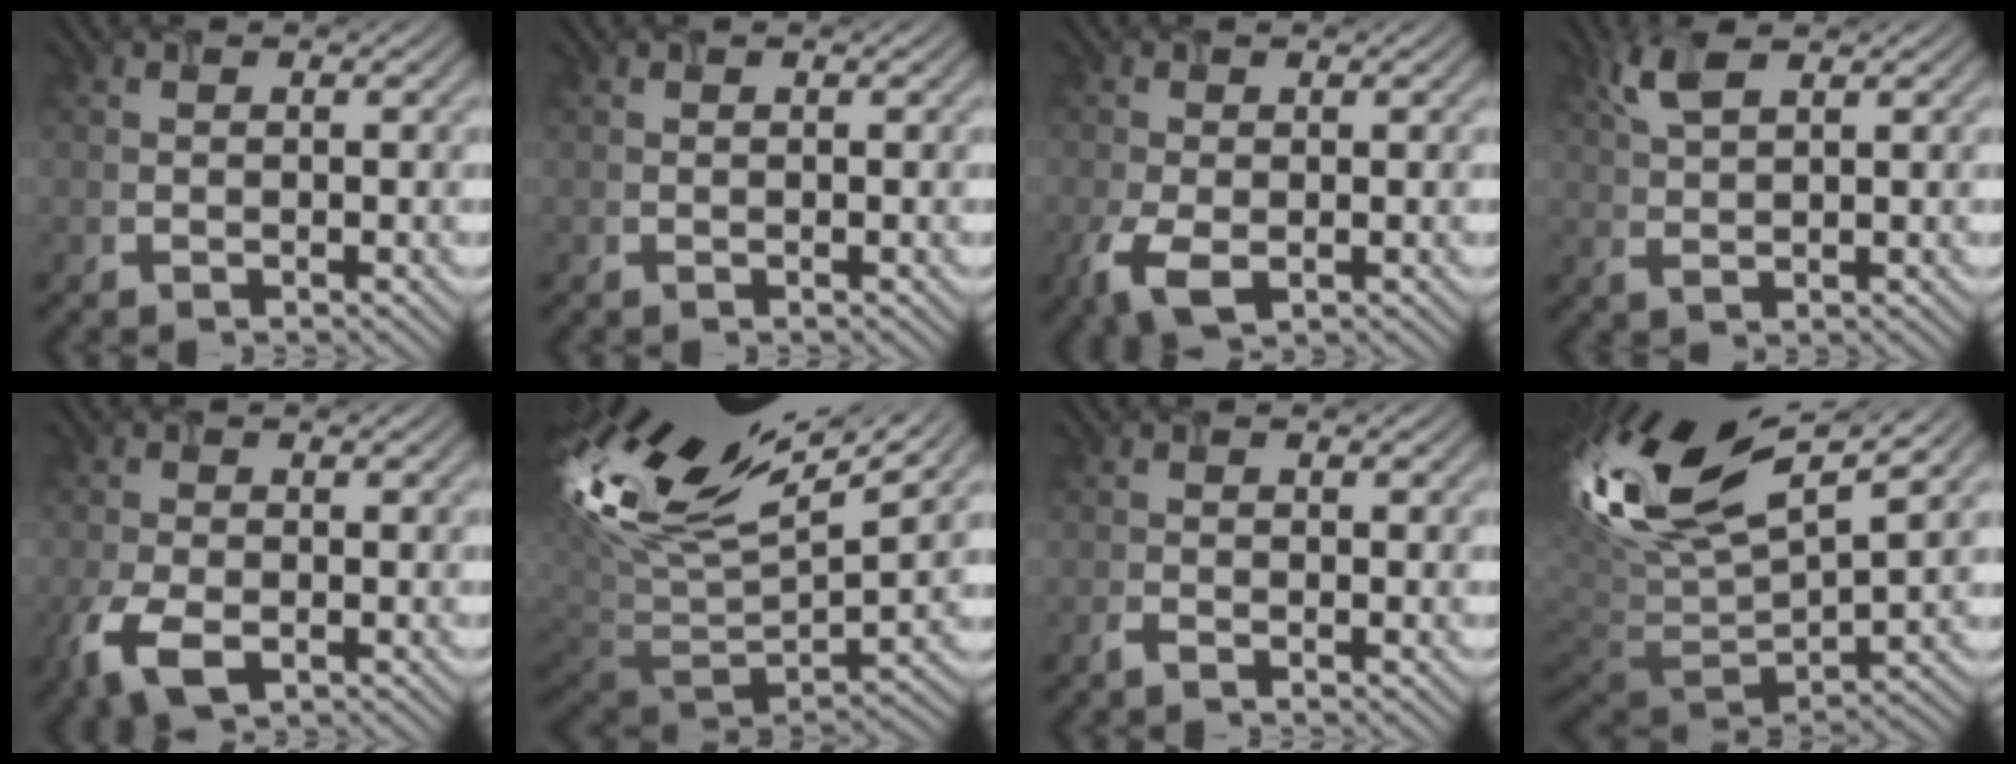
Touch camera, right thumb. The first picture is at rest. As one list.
[{"total": 0.0}, {"total": 4.5, "force": [-1.7, 2.6, 3.3], "torque": [-0.086, -0.015, -0.031]}, {"total": 4.0, "force": [2.1, 1.2, 3.2], "torque": [-0.082, 0.005, 0.045]}, {"total": 6.0, "force": [-2.7, 3.3, 4.2], "torque": [-0.105, -0.017, -0.056]}, {"total": 16.0, "force": [7.7, 6.8, 12.3], "torque": [-0.303, 0.021, 0.147]}, {"total": 1.0, "force": [-0.8, 0.1, 0.7], "torque": [-0.016, 0.001, -0.020]}, {"total": 15.3, "force": [6.0, 7.0, 12.2], "torque": [-0.293, 0.016, 0.107]}]